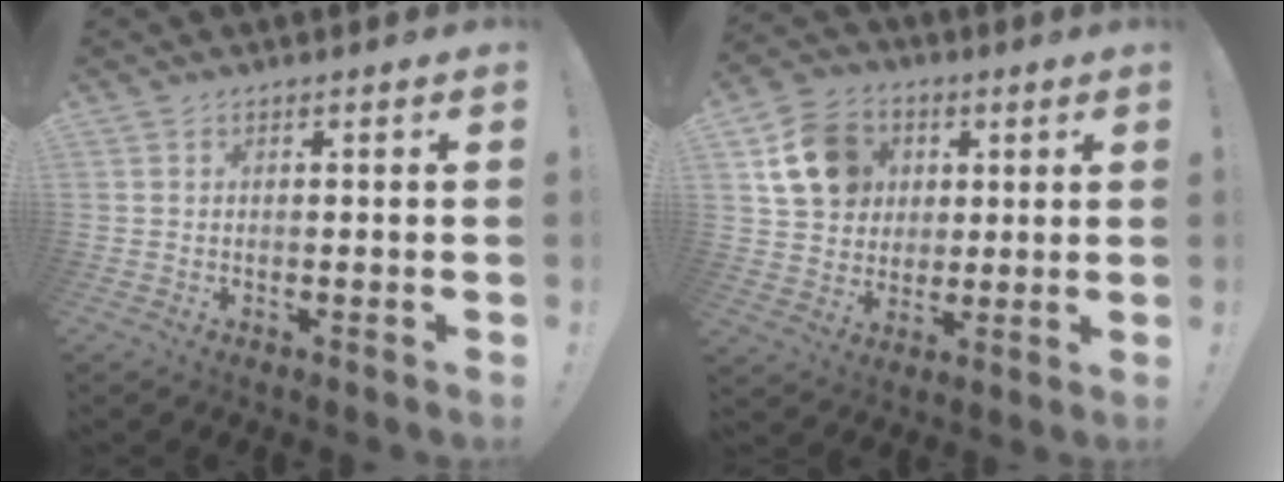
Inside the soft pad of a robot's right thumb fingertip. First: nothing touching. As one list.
[{"total": 14.3, "force": [4.6, 12.1, 6.0], "torque": [-0.089, -0.004, 0.099]}]